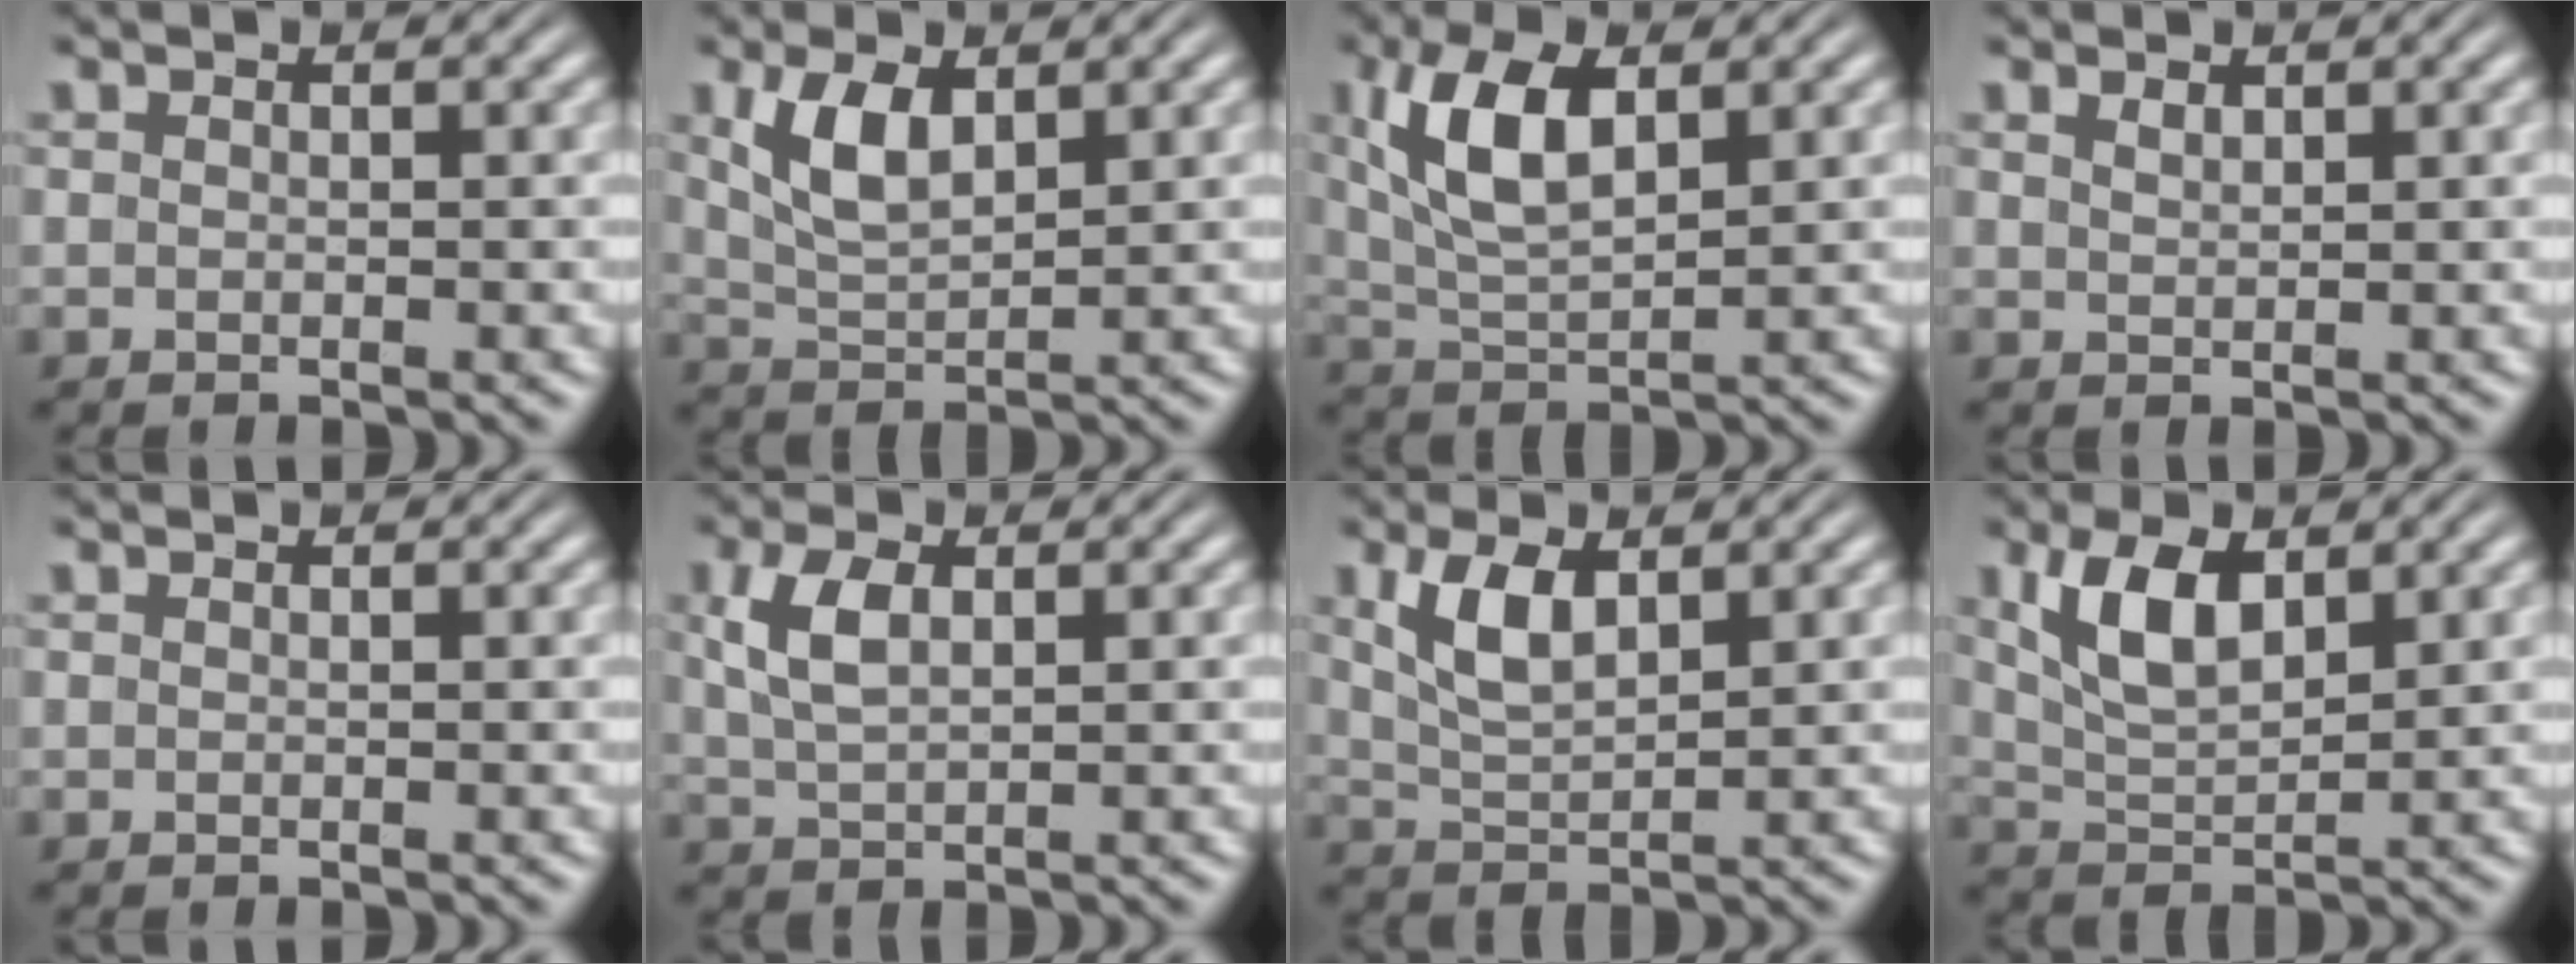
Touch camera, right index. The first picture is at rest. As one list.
[{"total": 4.2, "force": [1.3, 2.4, 3.2], "torque": [-0.076, -0.014, 0.030]}, {"total": 6.8, "force": [2.0, 3.7, 5.4], "torque": [-0.125, -0.013, 0.045]}, {"total": 0.8, "force": [0.7, -0.3, 0.3], "torque": [-0.004, -0.007, 0.020]}, {"total": 0.0}, {"total": 3.2, "force": [0.9, 1.6, 2.6], "torque": [-0.060, -0.004, 0.024]}, {"total": 4.0, "force": [1.2, 2.1, 3.1], "torque": [-0.073, -0.012, 0.030]}, {"total": 5.6, "force": [1.6, 3.4, 4.0], "torque": [-0.092, -0.018, 0.037]}]